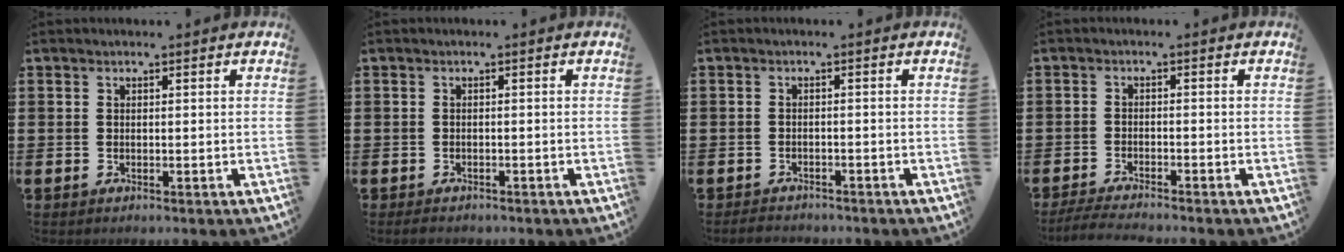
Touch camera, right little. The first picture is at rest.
{"total": 0.6, "force": [-0.4, 0.3, 0.3], "torque": [-0.008, 0.002, -0.011]}
{"total": 1.2, "force": [-1.2, 0.1, -0.1], "torque": [-0.003, 0.001, -0.025]}
{"total": 2.3, "force": [-2.1, -0.1, 1.0], "torque": [-0.015, 0.001, -0.041]}